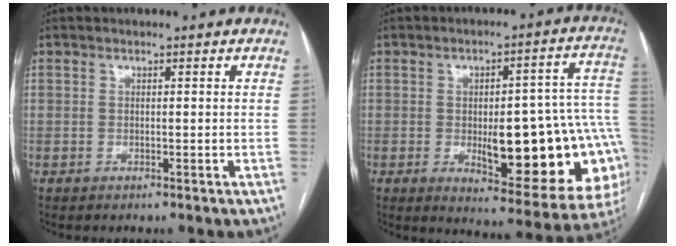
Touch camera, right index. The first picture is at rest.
{"total": 22.7, "force": [-4.1, 6.9, 21.2], "torque": [-0.178, 0.031, -0.025]}